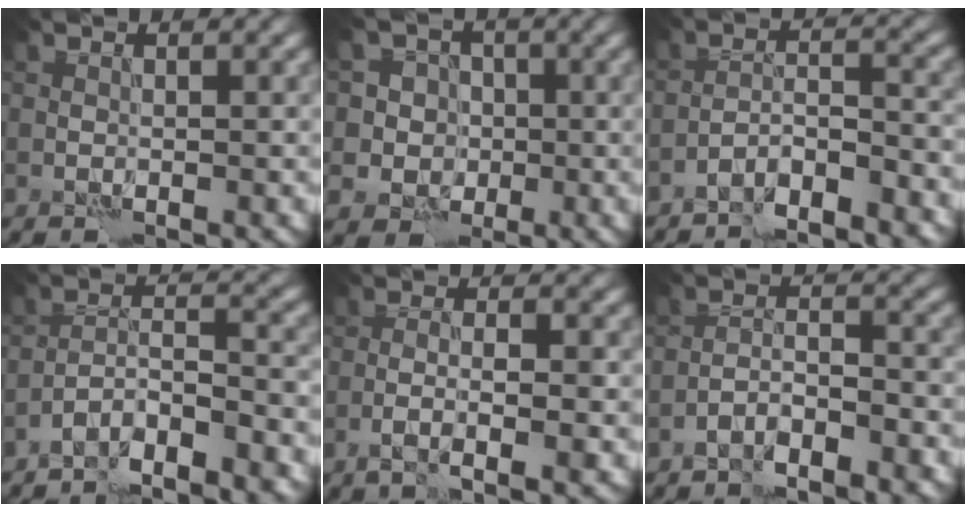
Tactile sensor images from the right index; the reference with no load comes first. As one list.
[{"total": 5.0, "force": [0.3, 4.9, 1.0], "torque": [0.004, 0.026, -0.016]}, {"total": 5.0, "force": [-4.2, 0.8, 2.5], "torque": [-0.038, 0.005, -0.074]}, {"total": 6.3, "force": [-5.0, 1.2, 3.6], "torque": [-0.055, 0.002, -0.088]}, {"total": 3.3, "force": [-1.5, 0.3, 2.9], "torque": [-0.053, 0.003, -0.030]}, {"total": 3.6, "force": [-2.9, 0.7, 2.1], "torque": [-0.034, 0.008, -0.055]}]